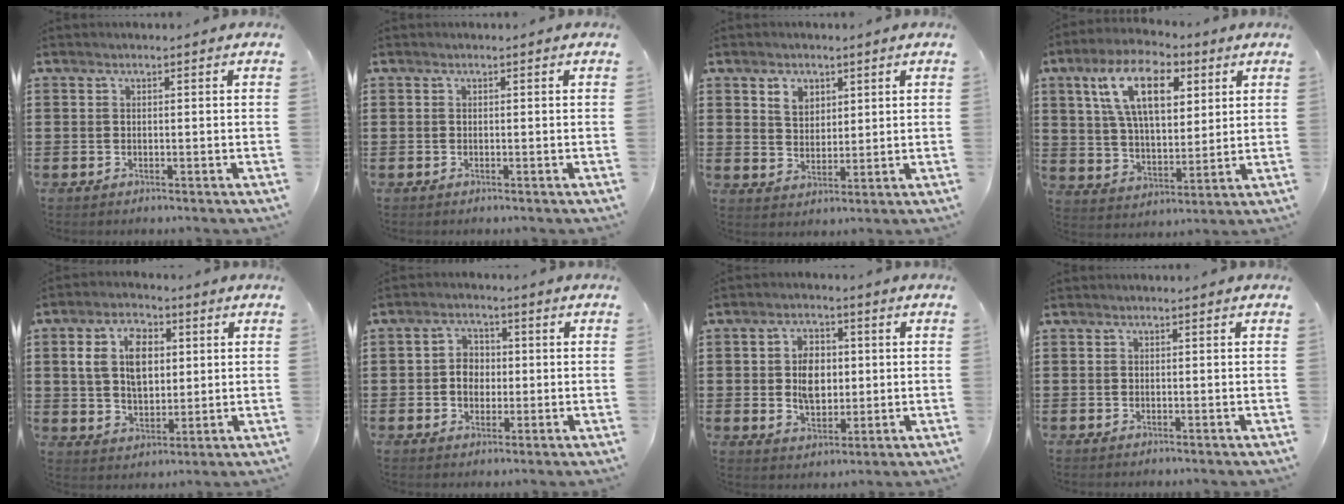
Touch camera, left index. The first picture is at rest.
{"total": 0.0}
{"total": 3.8, "force": [2.4, 2.6, 1.3], "torque": [-0.020, 0.004, 0.042]}
{"total": 13.2, "force": [6.5, 6.2, 9.8], "torque": [-0.203, 0.010, 0.116]}
{"total": 8.3, "force": [2.3, 5.3, 6.0], "torque": [-0.122, 0.012, 0.034]}
{"total": 4.0, "force": [-0.2, 3.4, 2.2], "torque": [-0.044, 0.007, -0.010]}
{"total": 6.1, "force": [0.4, 4.0, 4.6], "torque": [-0.080, 0.009, 0.003]}
{"total": 0.0}